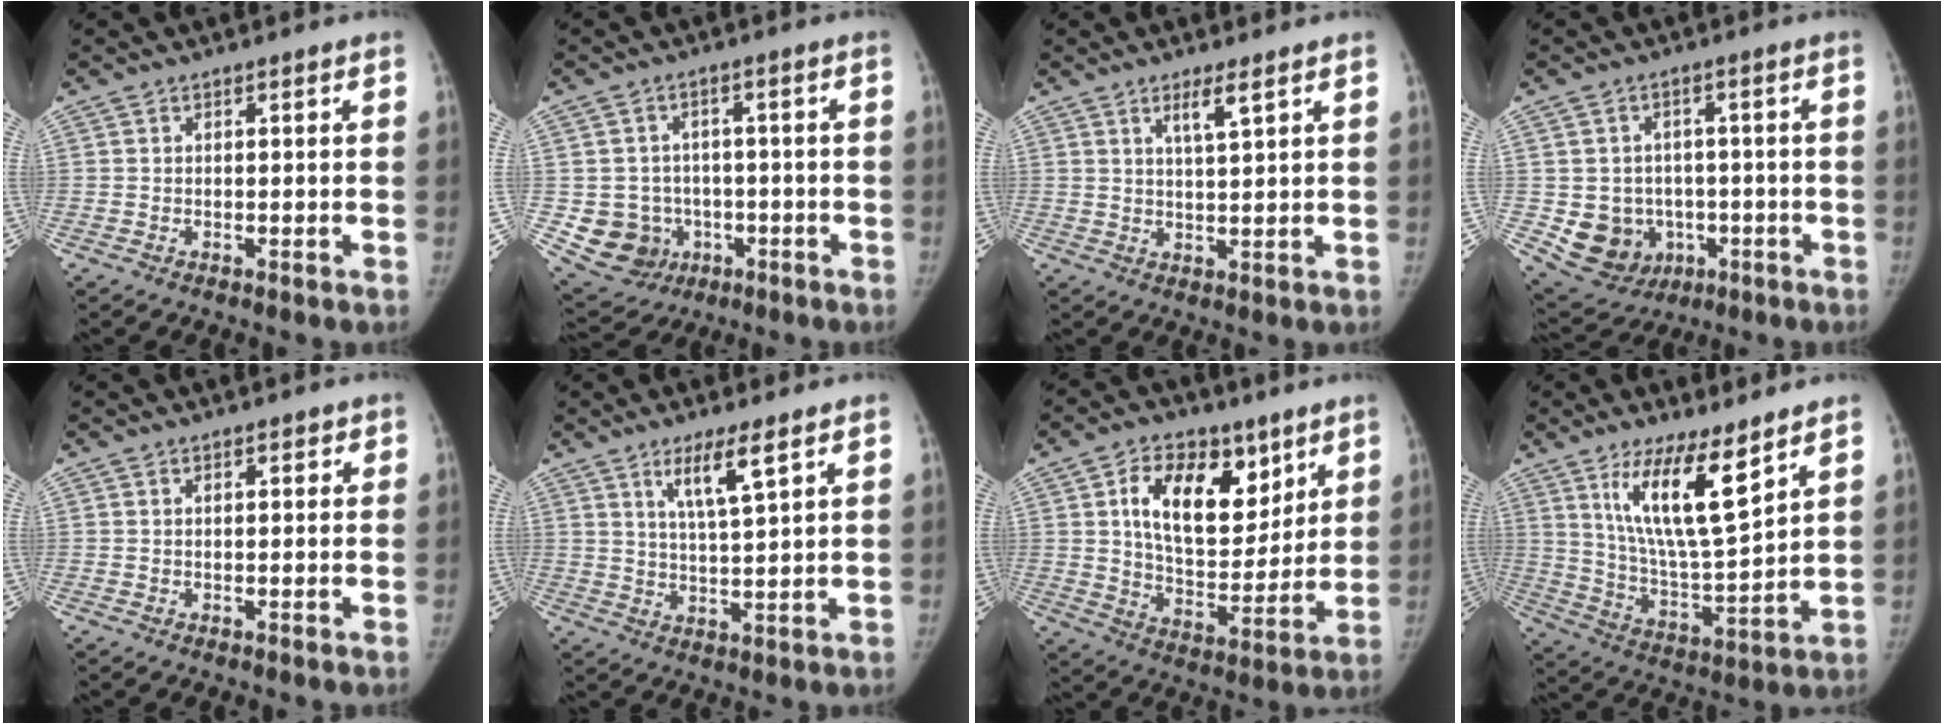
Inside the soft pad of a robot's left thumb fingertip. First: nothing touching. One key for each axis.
{"total": 9.7, "fx": -2.0, "fy": 9.1, "fz": 2.7, "tx": -0.036, "ty": 0.016, "tz": -0.015}
{"total": 3.7, "fx": 2.2, "fy": 0.3, "fz": 2.9, "tx": -0.054, "ty": -0.017, "tz": 0.041}
{"total": 10.5, "fx": -2.2, "fy": 9.4, "fz": 4.2, "tx": -0.045, "ty": 0.013, "tz": -0.014}
{"total": 1.1, "fx": 0.5, "fy": 0.7, "fz": 0.7, "tx": -0.002, "ty": 0.001, "tz": 0.002}
{"total": 6.7, "fx": 3.9, "fy": 0.7, "fz": 5.5, "tx": -0.101, "ty": -0.029, "tz": 0.074}
{"total": 16.9, "fx": 7.1, "fy": 10.1, "fz": 11.5, "tx": -0.142, "ty": -0.036, "tz": 0.130}
{"total": 14.6, "fx": 8.4, "fy": 3.4, "fz": 11.4, "tx": -0.189, "ty": -0.062, "tz": 0.166}